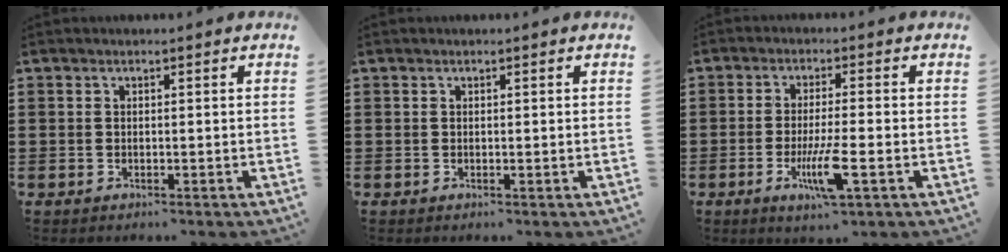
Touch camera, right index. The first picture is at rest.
{"total": 0.0}
{"total": 7.1, "force": [-2.6, 0.9, 6.6], "torque": [-0.133, -0.020, -0.047]}